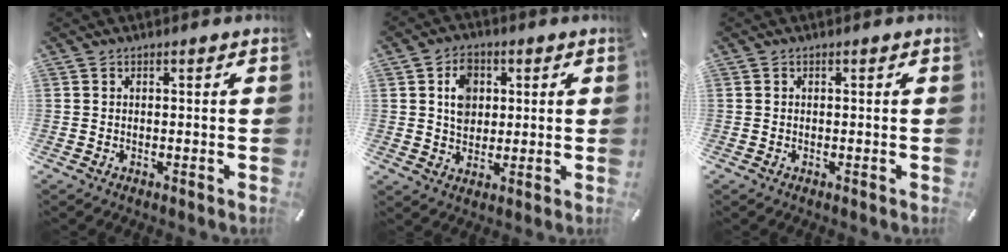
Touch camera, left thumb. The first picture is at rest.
{"total": 7.1, "force": [1.7, 5.9, 3.5], "torque": [-0.051, 0.002, 0.027]}
{"total": 0.0}